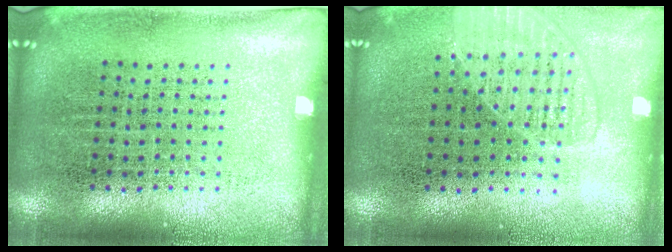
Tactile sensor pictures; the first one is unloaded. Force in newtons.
{"total": 1.4, "press": 1.4, "slide": 0.3}